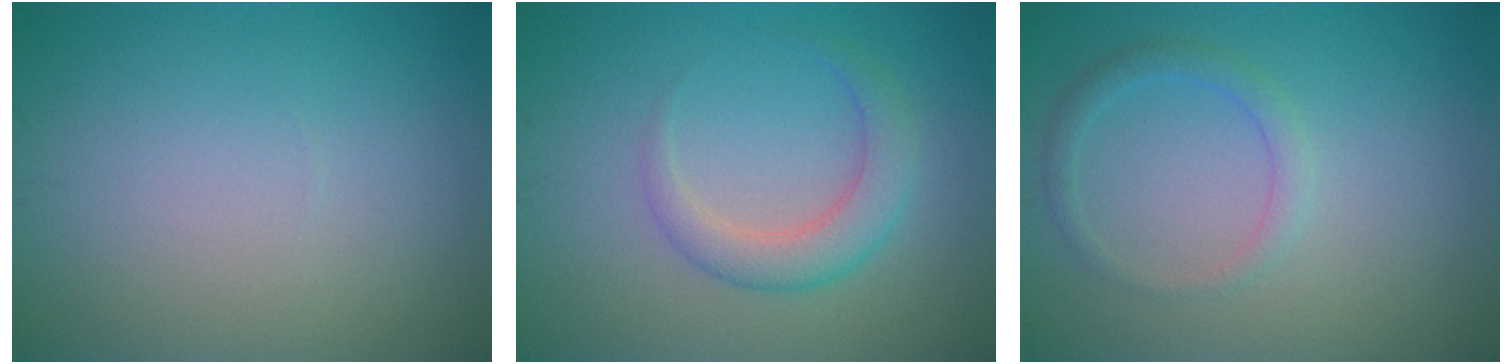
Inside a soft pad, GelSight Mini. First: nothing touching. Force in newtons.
{"total": 3.2, "press": 3.2, "slide": 0.3}
{"total": 1.8, "press": 1.8, "slide": 0.1}